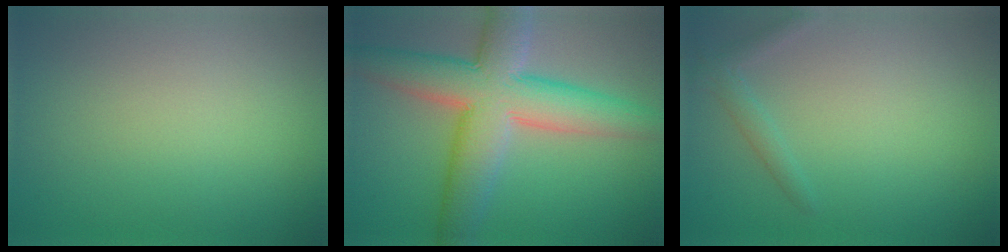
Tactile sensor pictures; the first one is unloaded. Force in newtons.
{"total": 9.6, "press": 9.6, "slide": 0.4}
{"total": 1.4, "press": 1.4, "slide": 0.0}